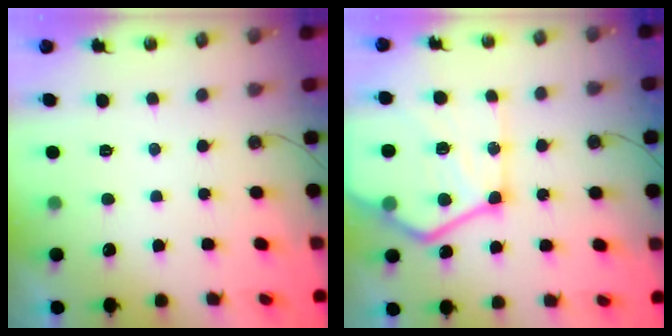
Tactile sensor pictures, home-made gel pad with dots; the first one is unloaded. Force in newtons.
{"total": 25.2, "press": 25.1, "slide": 2.7}